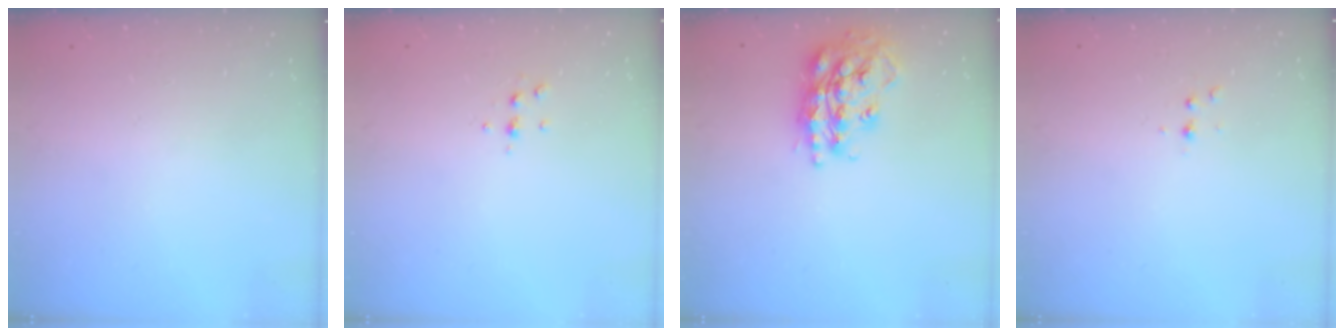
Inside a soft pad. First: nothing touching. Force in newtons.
{"total": 4.7, "press": 4.6, "slide": 1.0}
{"total": 19.5, "press": 19.5, "slide": 1.8}
{"total": 3.1, "press": 2.7, "slide": 1.6}